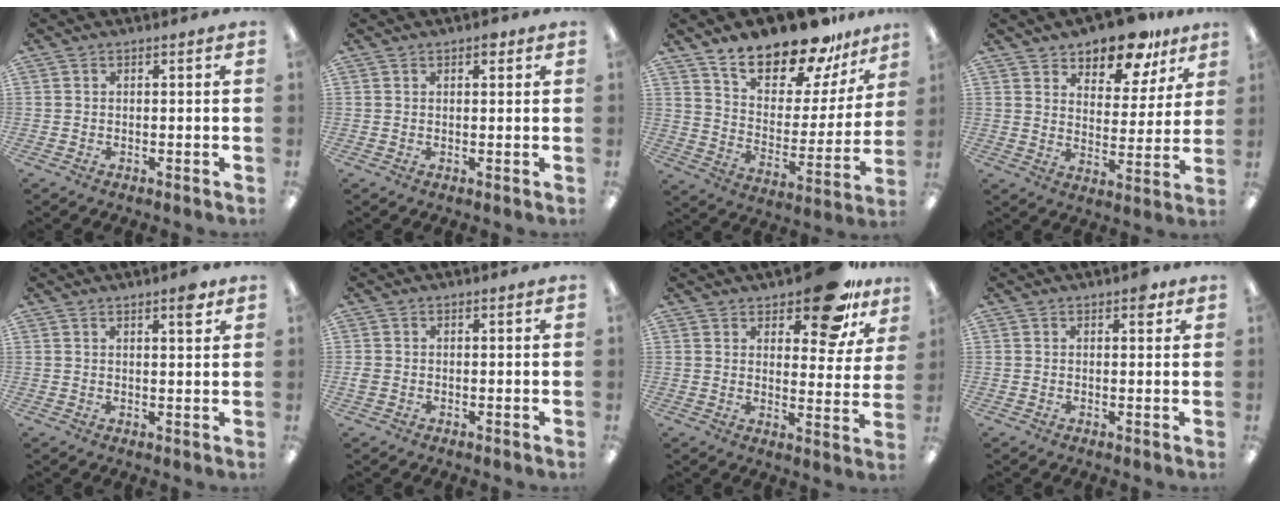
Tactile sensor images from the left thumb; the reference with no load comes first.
{"total": 1.9, "force": [1.2, 1.0, 1.1], "torque": [-0.007, -0.002, 0.017]}
{"total": 18.9, "force": [16.2, 6.4, 7.3], "torque": [-0.122, -0.122, 0.282]}
{"total": 13.2, "force": [11.0, 5.4, 4.8], "torque": [-0.072, -0.076, 0.198]}
{"total": 3.6, "force": [2.5, 0.7, 2.5], "torque": [-0.031, -0.009, 0.038]}
{"total": 1.4, "force": [-0.4, 1.2, 0.8], "torque": [-0.012, 0.004, -0.007]}
{"total": 14.4, "force": [10.4, 5.6, 8.2], "torque": [-0.107, -0.058, 0.175]}
{"total": 2.8, "force": [1.5, 1.4, 1.9], "torque": [-0.015, -0.003, 0.020]}